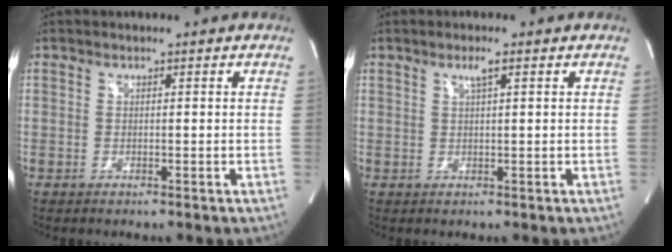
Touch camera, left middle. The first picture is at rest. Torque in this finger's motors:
{"motor_torque": [-0.11, -0.26, 0.00, 0.01]}